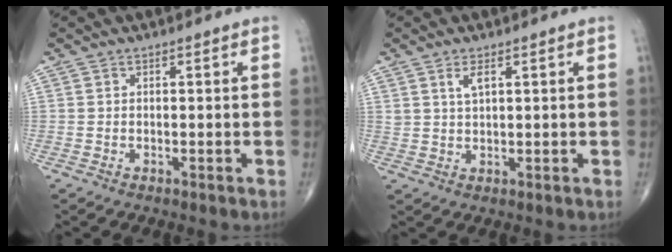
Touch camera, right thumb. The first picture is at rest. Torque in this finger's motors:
{"motor_torque": [0.32, -0.47, 0.09, 0.13, 0.01]}